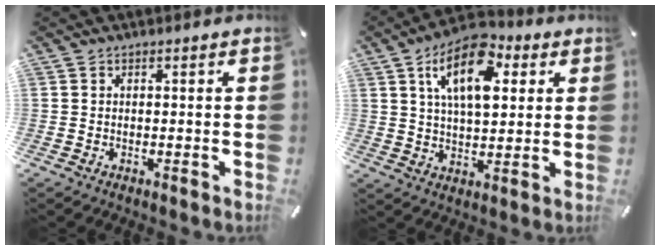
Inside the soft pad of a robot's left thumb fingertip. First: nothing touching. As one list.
[{"total": 14.6, "force": [6.0, 8.0, 10.7], "torque": [-0.174, -0.009, 0.102]}]